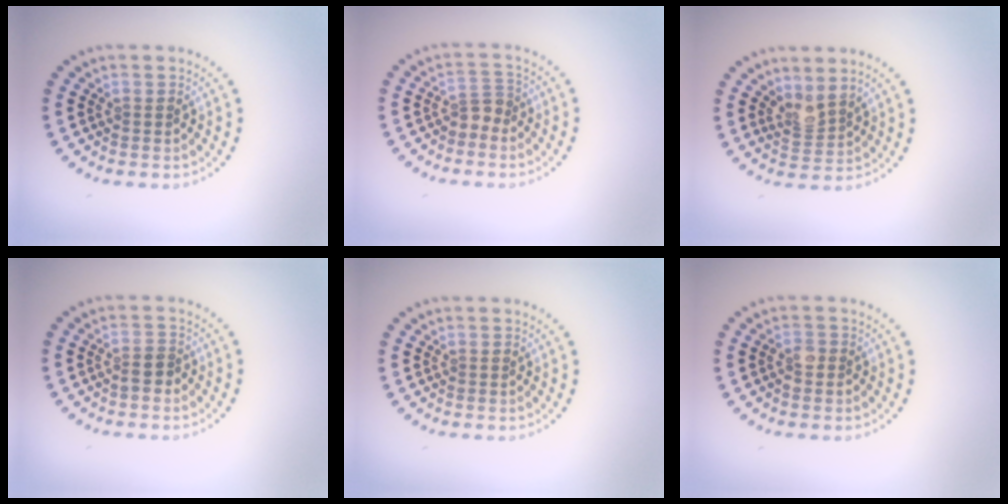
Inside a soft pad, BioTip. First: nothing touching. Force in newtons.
{"total": 1.8, "press": 1.4, "slide": 1.1}
{"total": 2.1, "press": 1.5, "slide": 1.4}
{"total": 1.6, "press": 1.4, "slide": 0.6}
{"total": 0.0}
{"total": 1.1, "press": 1.0, "slide": 0.5}